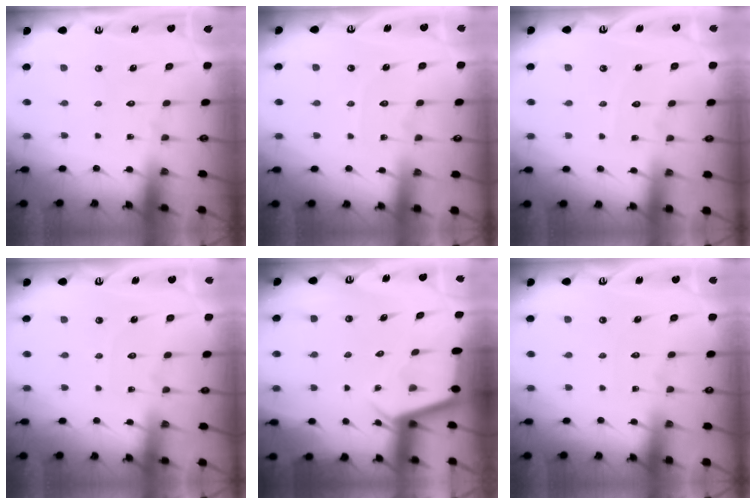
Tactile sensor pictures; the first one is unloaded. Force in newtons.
{"total": 2.3, "press": 2.3, "slide": 0.3}
{"total": 2.5, "press": 2.5, "slide": 0.4}
{"total": 2.7, "press": 2.7, "slide": 0.3}
{"total": 2.9, "press": 2.9, "slide": 0.3}
{"total": 2.7, "press": 2.6, "slide": 0.4}